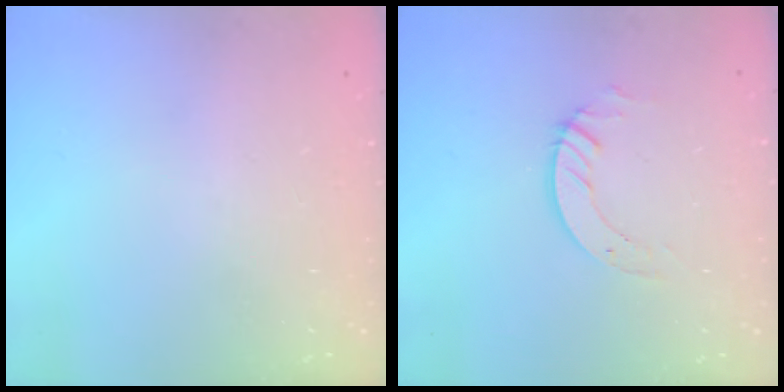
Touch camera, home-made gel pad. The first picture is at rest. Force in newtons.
{"total": 3.4, "press": 3.4, "slide": 0.1}